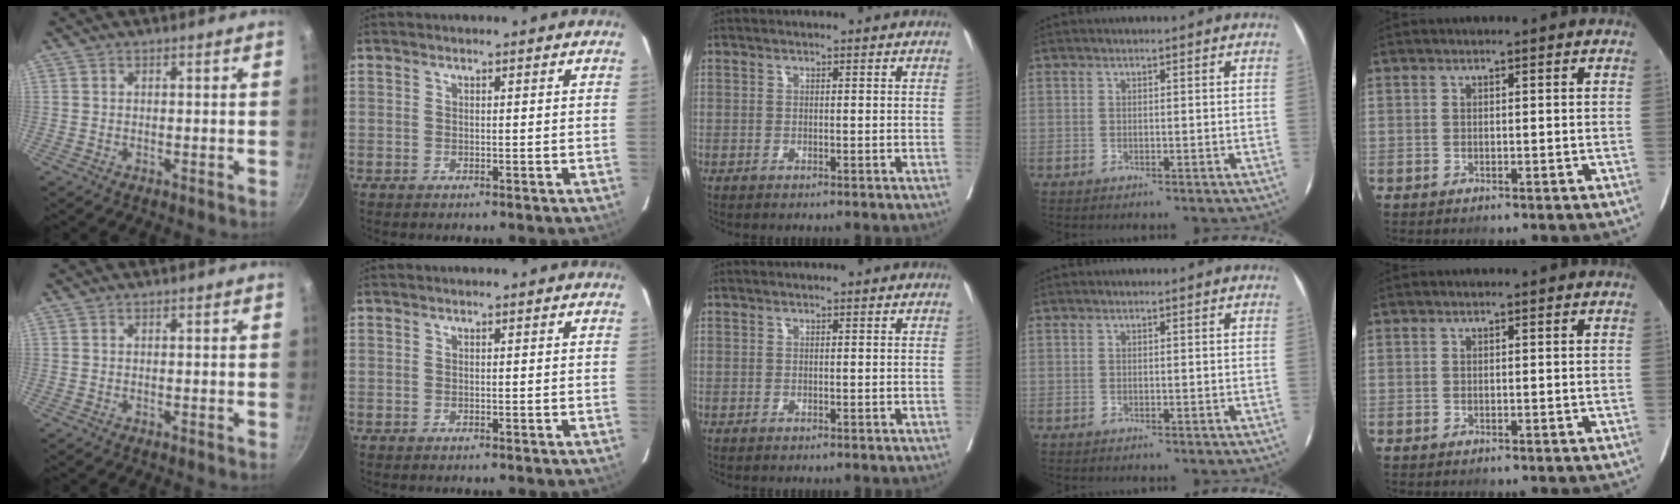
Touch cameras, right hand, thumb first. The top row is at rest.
{}